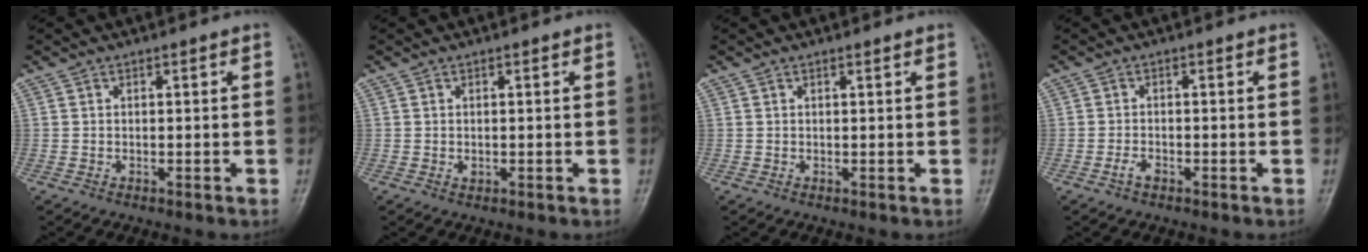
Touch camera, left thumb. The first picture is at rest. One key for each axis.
{"total": 0.7, "fx": 0.0, "fy": 0.6, "fz": 0.4, "tx": -0.005, "ty": -0.001, "tz": 0.001}
{"total": 0.5, "fx": 0.4, "fy": 0.0, "fz": 0.3, "tx": -0.010, "ty": -0.002, "tz": 0.007}
{"total": 1.7, "fx": -1.0, "fy": 0.9, "fz": 1.0, "tx": -0.021, "ty": 0.006, "tz": -0.021}